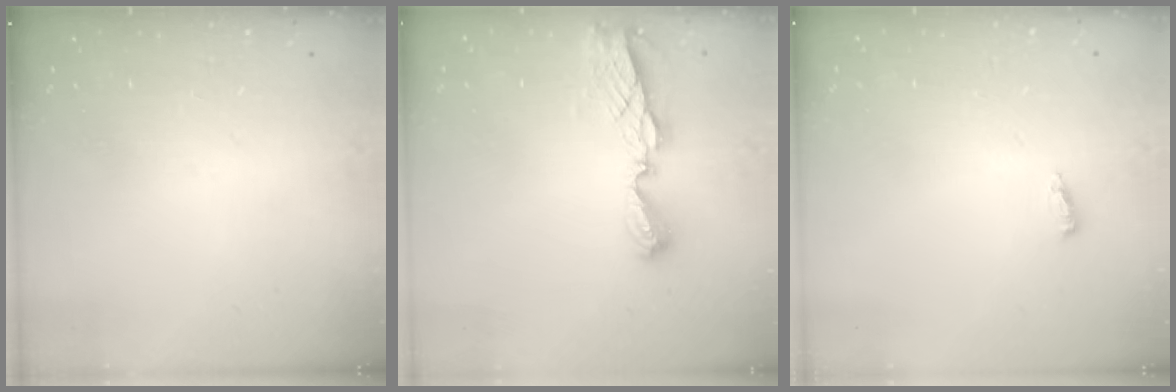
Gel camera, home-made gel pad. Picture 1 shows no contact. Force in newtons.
{"total": 6.9, "press": 6.9, "slide": 0.6}
{"total": 2.7, "press": 2.5, "slide": 1.0}